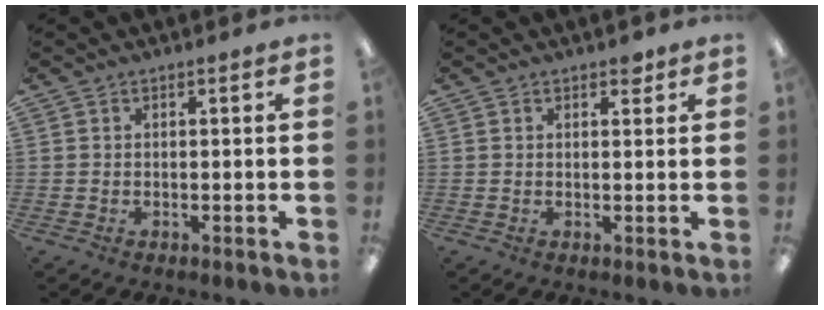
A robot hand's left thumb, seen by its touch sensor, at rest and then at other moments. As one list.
[{"total": 1.9, "force": [1.3, 1.1, 0.9], "torque": [0.004, -0.008, 0.019]}]